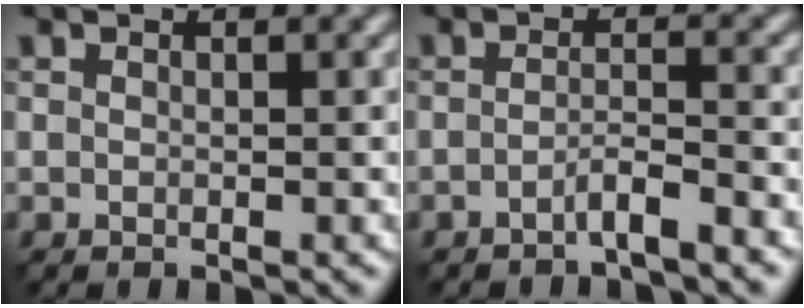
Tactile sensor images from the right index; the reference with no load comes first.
{"total": 2.5, "force": [-2.0, 0.1, 1.5], "torque": [-0.020, 0.012, -0.035]}